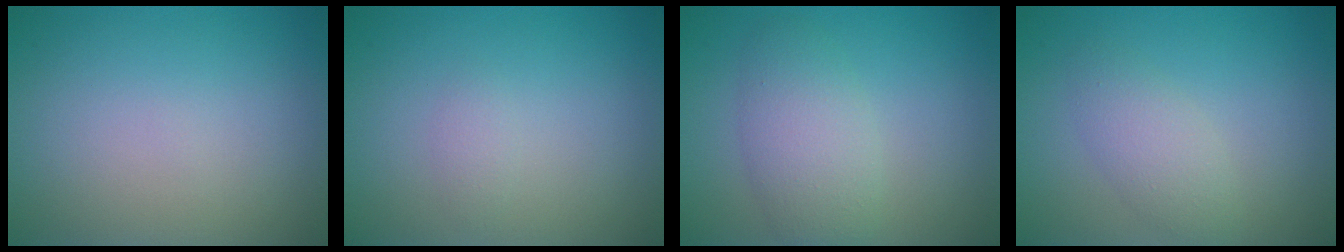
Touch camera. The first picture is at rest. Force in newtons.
{"total": 0.8, "press": 0.8, "slide": 0.0}
{"total": 3.9, "press": 3.9, "slide": 0.2}
{"total": 2.5, "press": 2.5, "slide": 0.0}